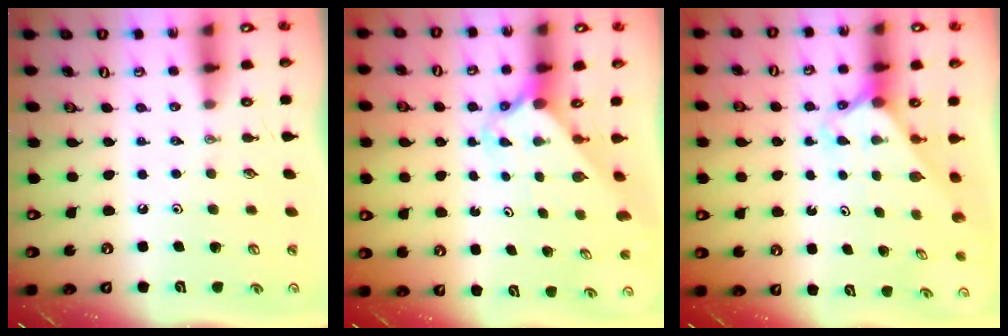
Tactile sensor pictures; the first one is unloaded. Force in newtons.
{"total": 2.1, "press": 2.1, "slide": 0.2}
{"total": 2.0, "press": 2.0, "slide": 0.2}